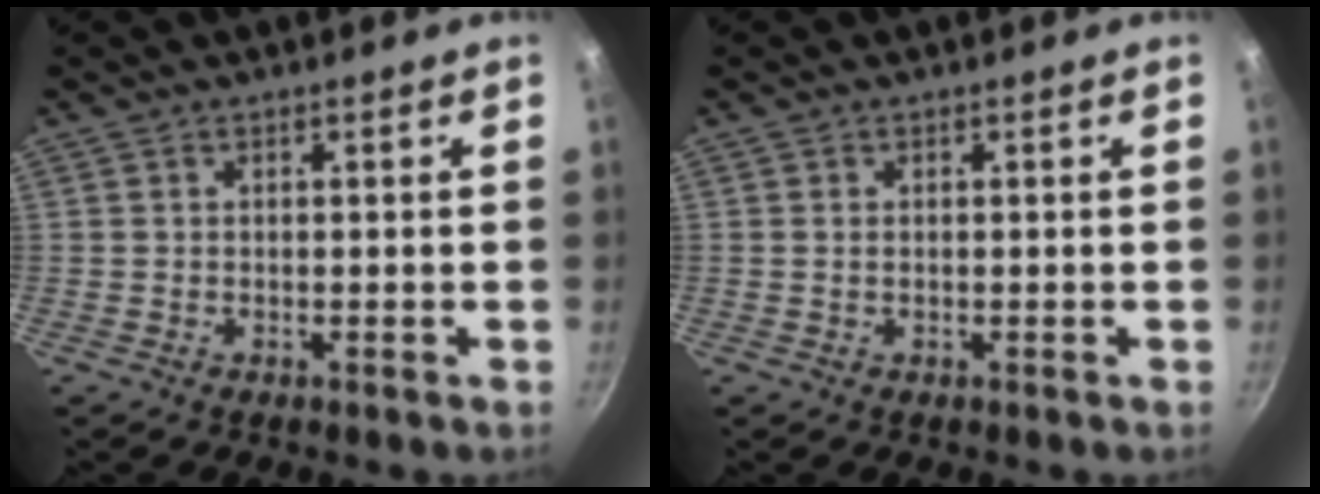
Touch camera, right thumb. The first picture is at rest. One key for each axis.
{"total": 0.6, "fx": 0.1, "fy": 0.4, "fz": 0.5, "tx": -0.009, "ty": 0.001, "tz": 0.001}